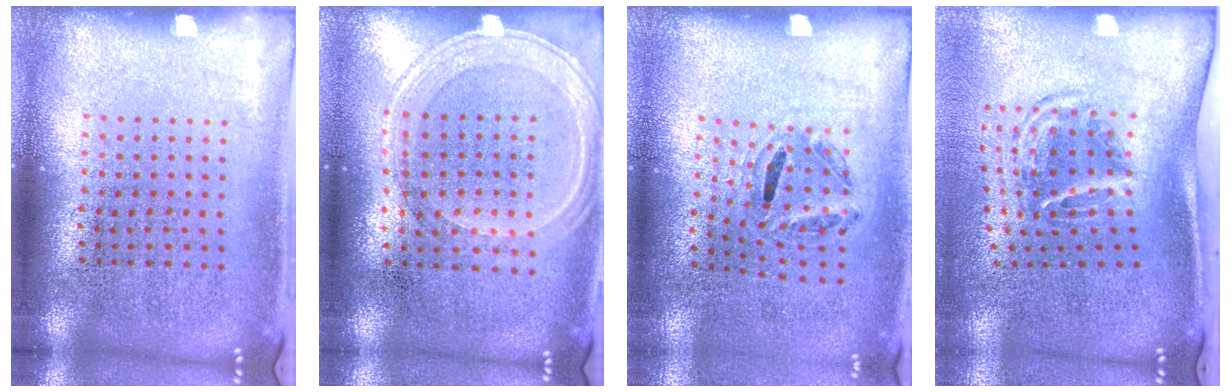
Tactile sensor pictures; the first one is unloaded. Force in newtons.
{"total": 1.2, "press": 1.1, "slide": 0.3}
{"total": 1.1, "press": 0.6, "slide": 0.9}
{"total": 1.7, "press": 1.1, "slide": 1.3}